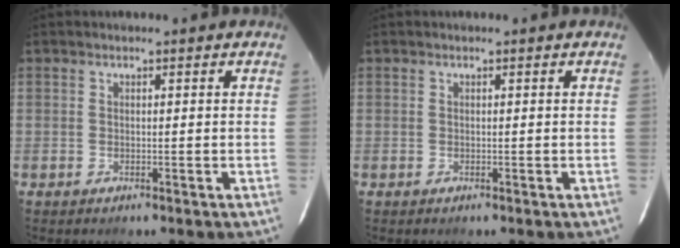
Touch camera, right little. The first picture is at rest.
{"total": 0.0}